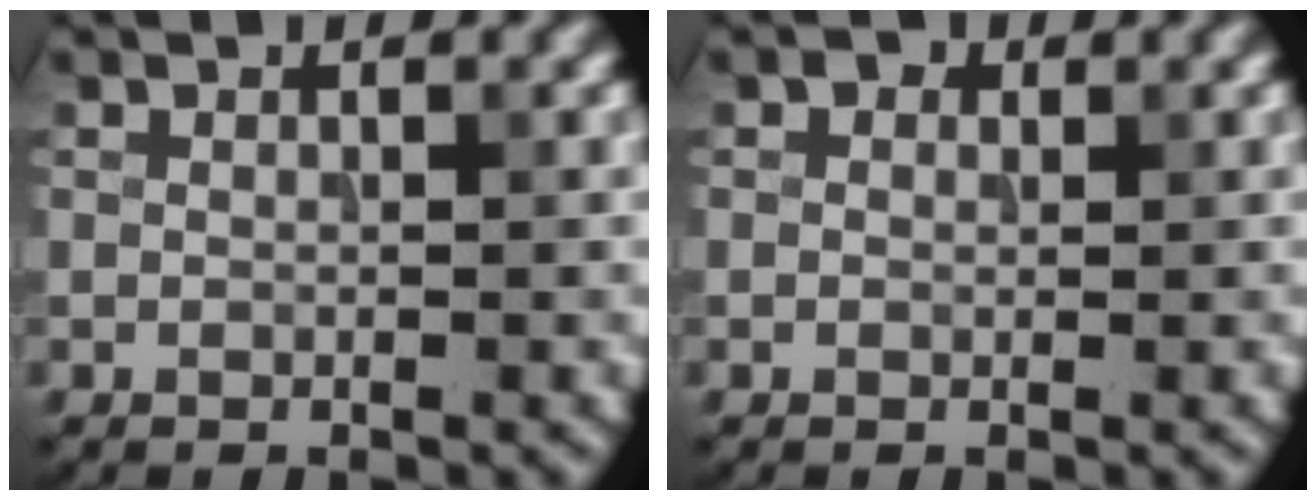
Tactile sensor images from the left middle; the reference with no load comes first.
{"total": 1.1, "force": [0.6, 0.7, 0.6], "torque": [-0.008, -0.002, 0.001]}